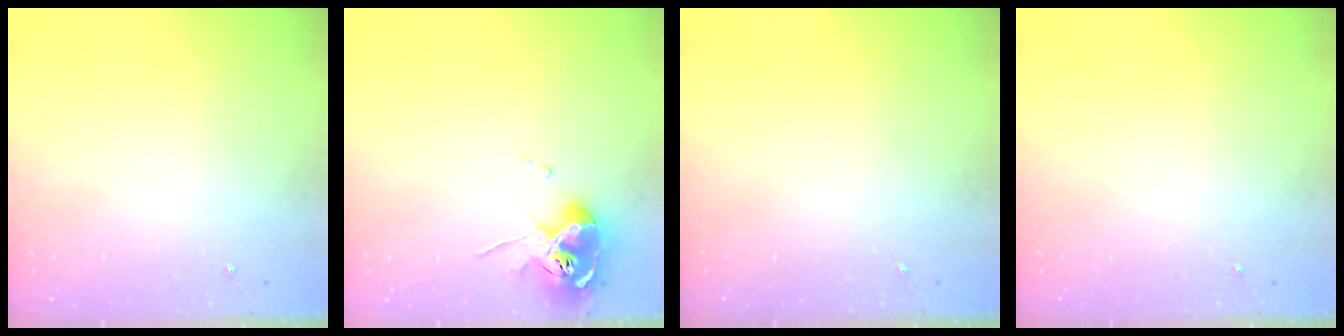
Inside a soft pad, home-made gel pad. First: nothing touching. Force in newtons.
{"total": 10.4, "press": 10.3, "slide": 1.0}
{"total": 0.0}
{"total": 0.0}